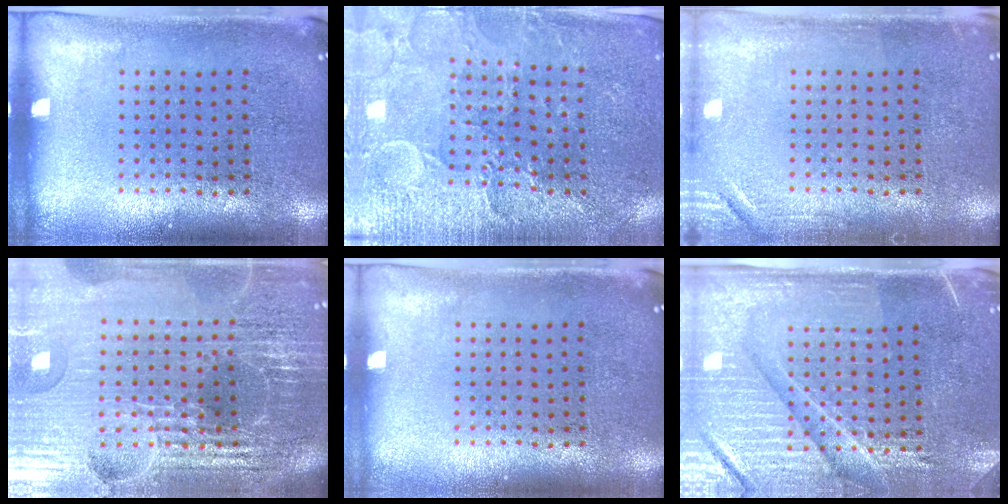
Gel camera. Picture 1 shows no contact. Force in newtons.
{"total": 3.3, "press": 3.3, "slide": 0.5}
{"total": 1.7, "press": 1.7, "slide": 0.2}
{"total": 6.8, "press": 5.9, "slide": 3.3}
{"total": 0.0}
{"total": 4.6, "press": 4.2, "slide": 1.6}